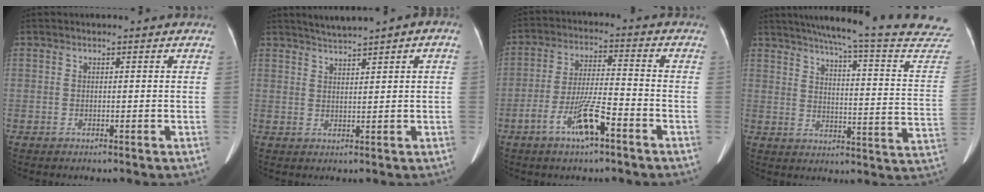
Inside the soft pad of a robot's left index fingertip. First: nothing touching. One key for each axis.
{"total": 3.4, "fx": 2.4, "fy": 0.3, "fz": 2.4, "tx": -0.041, "ty": 0.020, "tz": 0.045}
{"total": 8.5, "fx": -4.6, "fy": 1.2, "fz": 7.0, "tx": -0.142, "ty": -0.002, "tz": -0.084}
{"total": 29.0, "fx": 26.2, "fy": 0.7, "fz": 12.3, "tx": -0.179, "ty": -0.097, "tz": 0.308}